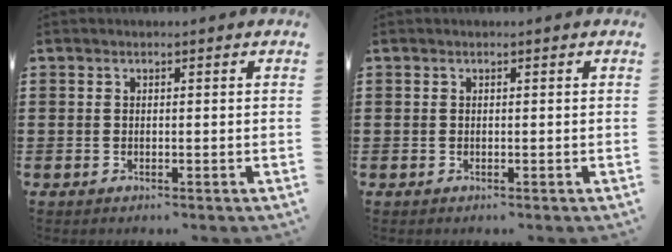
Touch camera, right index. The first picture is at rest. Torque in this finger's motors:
{"motor_torque": [-0.34, 0.34, 0.00, 0.00]}